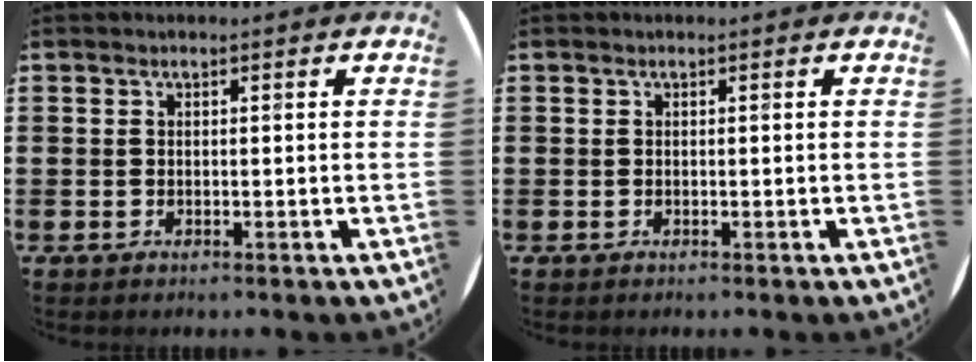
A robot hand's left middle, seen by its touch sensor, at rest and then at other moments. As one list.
[{"total": 0.0}]